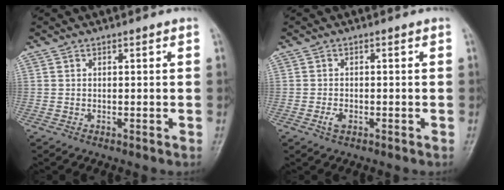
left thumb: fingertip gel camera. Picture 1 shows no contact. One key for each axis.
{"total": 2.0, "fx": -0.9, "fy": 1.2, "fz": 1.4, "tx": -0.028, "ty": 0.005, "tz": -0.018}